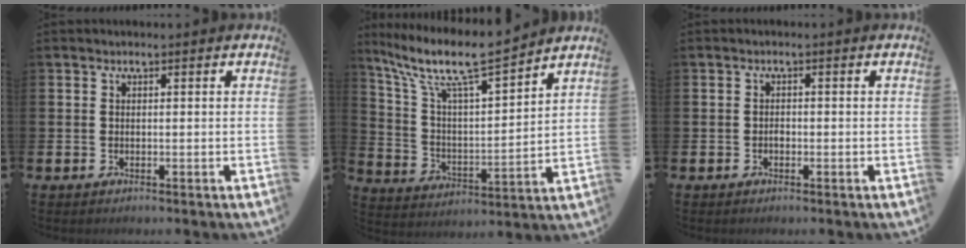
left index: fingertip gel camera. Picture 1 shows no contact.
{"total": 10.6, "force": [9.1, 1.6, 5.2], "torque": [-0.144, -0.053, 0.154]}
{"total": 0.8, "force": [-0.4, 0.6, 0.4], "torque": [-0.008, 0.002, -0.009]}